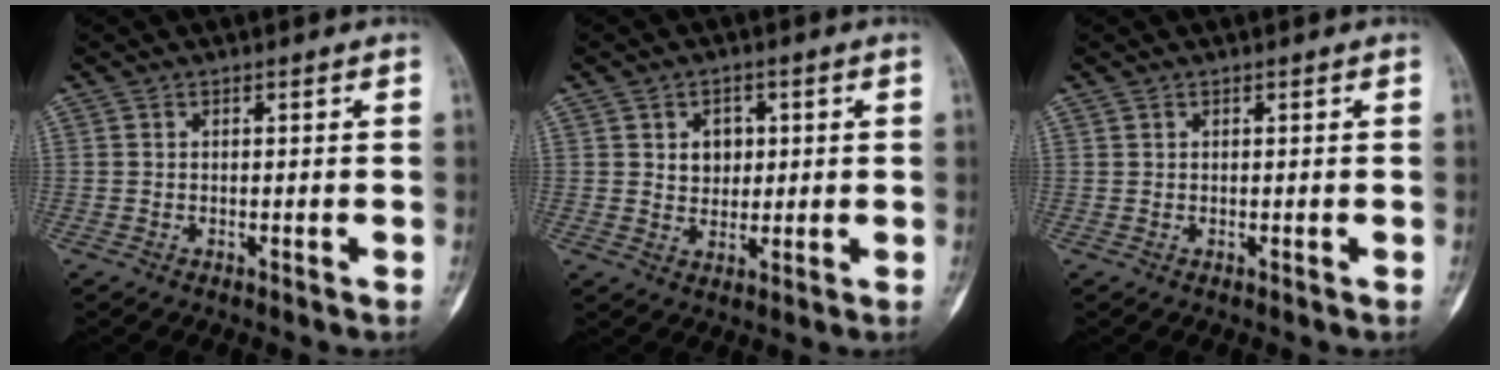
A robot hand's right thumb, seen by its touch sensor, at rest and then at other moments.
{"total": 4.7, "force": [1.1, 3.8, 2.5], "torque": [-0.009, -0.004, 0.018]}
{"total": 0.0}